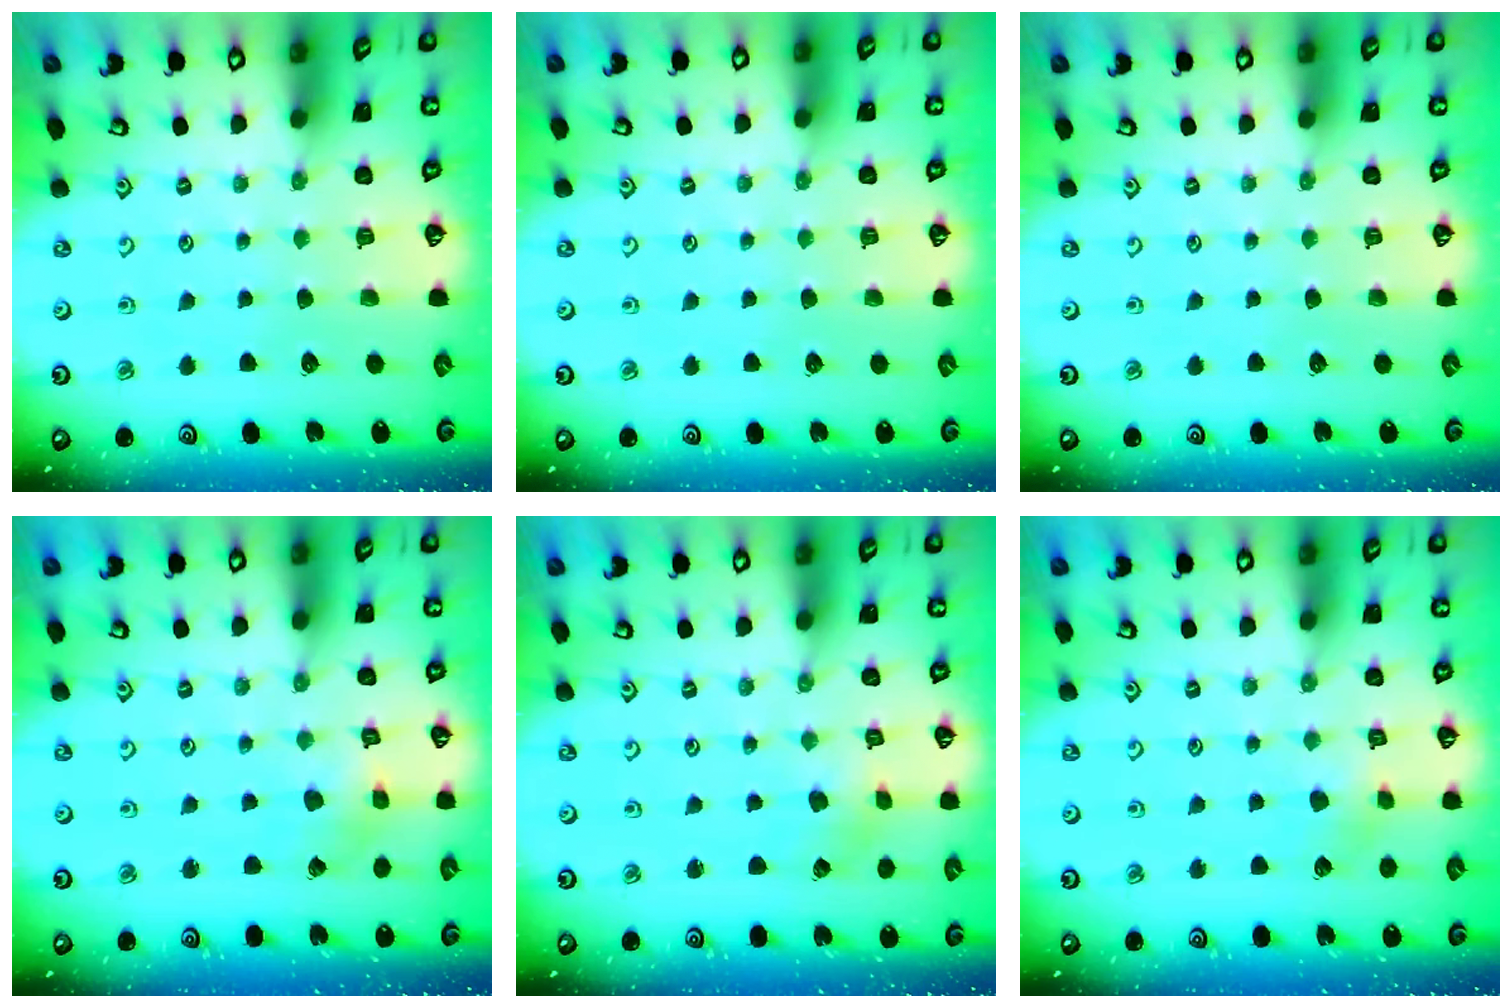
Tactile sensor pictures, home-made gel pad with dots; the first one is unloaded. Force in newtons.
{"total": 0.0}
{"total": 0.0}
{"total": 2.8, "press": 2.8, "slide": 0.1}
{"total": 2.2, "press": 2.2, "slide": 0.3}
{"total": 3.6, "press": 3.6, "slide": 0.4}